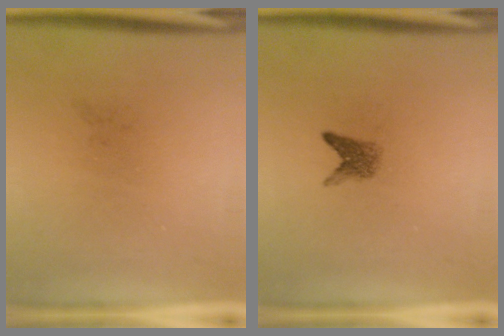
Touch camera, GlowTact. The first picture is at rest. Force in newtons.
{"total": 1.8}